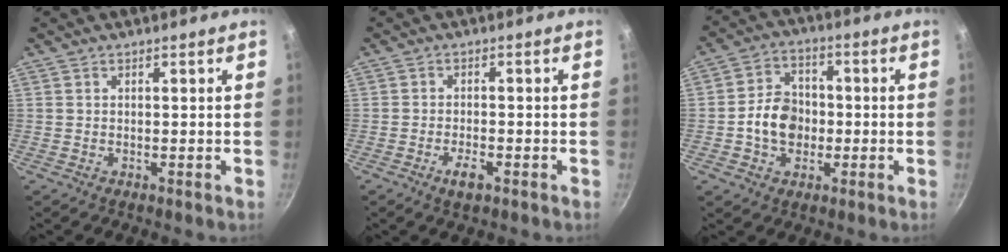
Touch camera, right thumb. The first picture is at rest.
{"total": 3.4, "force": [-1.8, 1.4, 2.6], "torque": [-0.045, 0.010, -0.032]}
{"total": 9.3, "force": [-1.4, 7.4, 5.4], "torque": [-0.061, 0.021, -0.032]}